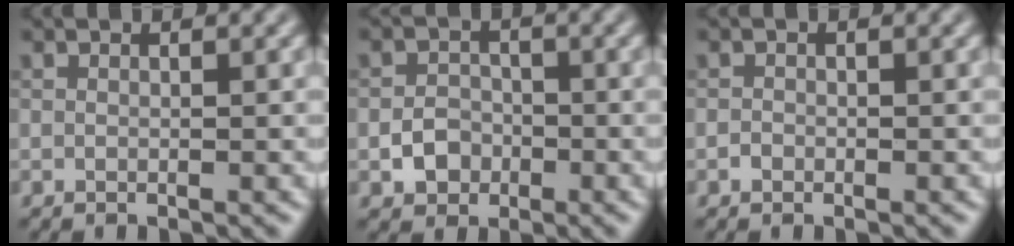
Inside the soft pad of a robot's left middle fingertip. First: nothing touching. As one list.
[{"total": 2.5, "force": [-1.0, 2.0, 1.0], "torque": [-0.011, 0.002, -0.021]}, {"total": 0.6, "force": [-0.3, 0.5, 0.1], "torque": [-0.001, -0.002, -0.007]}]